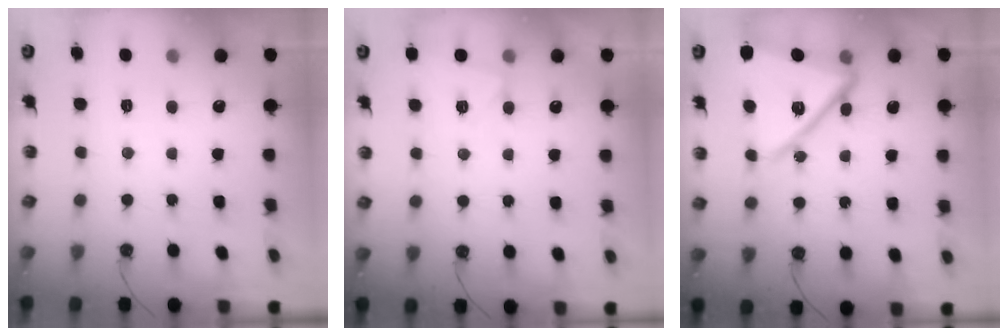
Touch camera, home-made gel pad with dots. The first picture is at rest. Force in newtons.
{"total": 4.4, "press": 2.0, "slide": 4.0}
{"total": 17.4, "press": 17.3, "slide": 1.3}